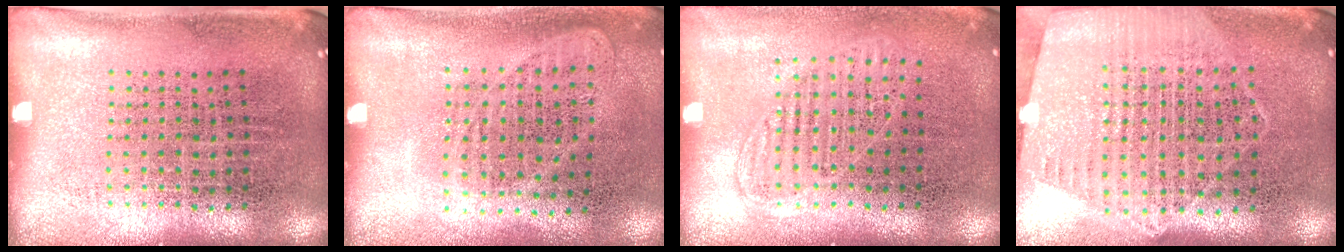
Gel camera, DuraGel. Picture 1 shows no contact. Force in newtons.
{"total": 0.9, "press": 0.9, "slide": 0.3}
{"total": 1.3, "press": 1.2, "slide": 0.6}
{"total": 1.2, "press": 1.2, "slide": 0.3}